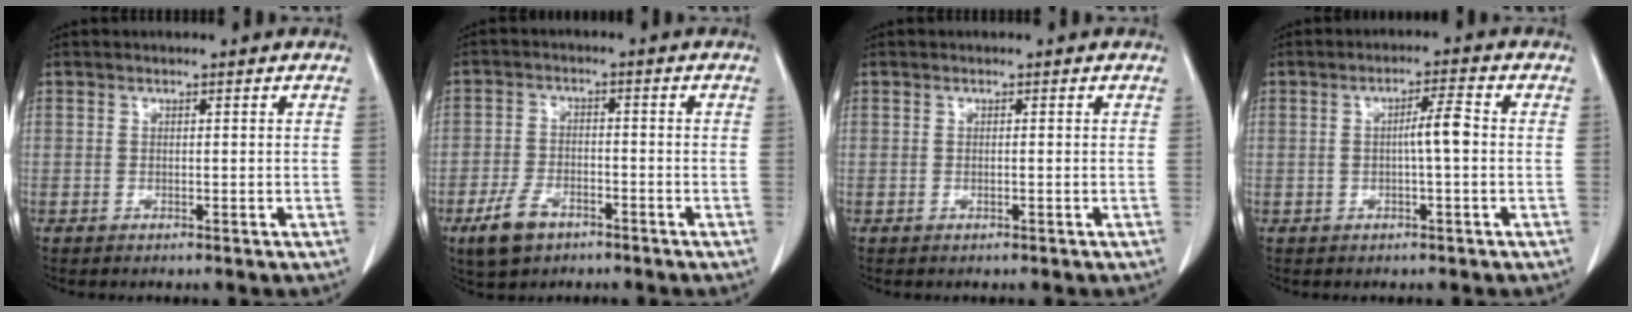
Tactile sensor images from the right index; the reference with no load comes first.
{"total": 5.9, "force": [-3.8, 3.1, 3.4], "torque": [-0.074, -0.002, -0.064]}
{"total": 0.0}
{"total": 4.0, "force": [-0.1, 0.2, 4.0], "torque": [-0.068, 0.007, -0.003]}